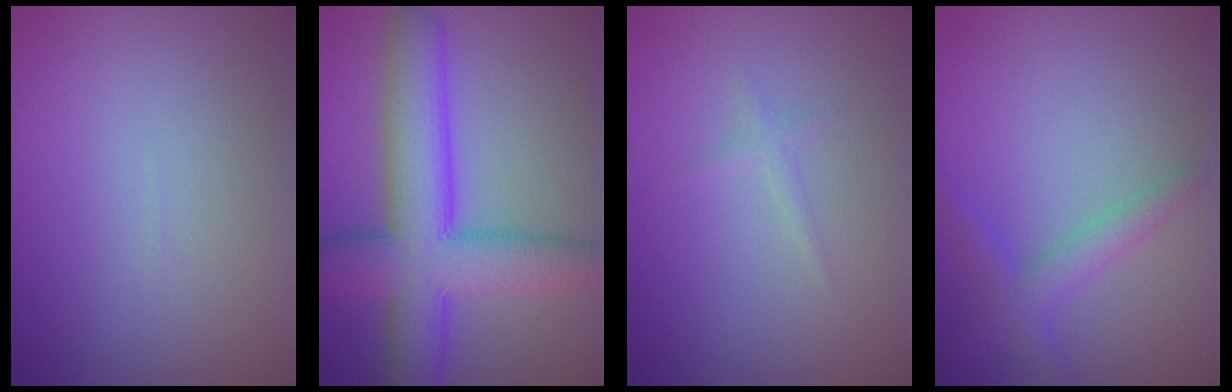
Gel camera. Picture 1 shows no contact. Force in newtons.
{"total": 9.6, "press": 9.6, "slide": 0.2}
{"total": 0.8, "press": 0.8, "slide": 0.0}
{"total": 2.6, "press": 2.6, "slide": 0.2}